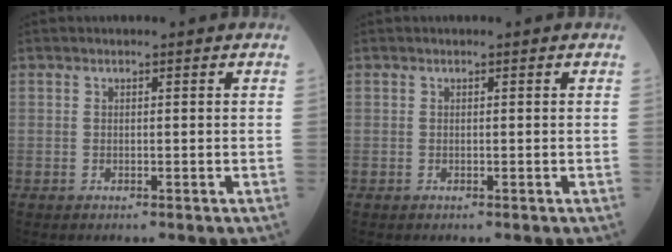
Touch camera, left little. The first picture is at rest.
{"total": 0.0}